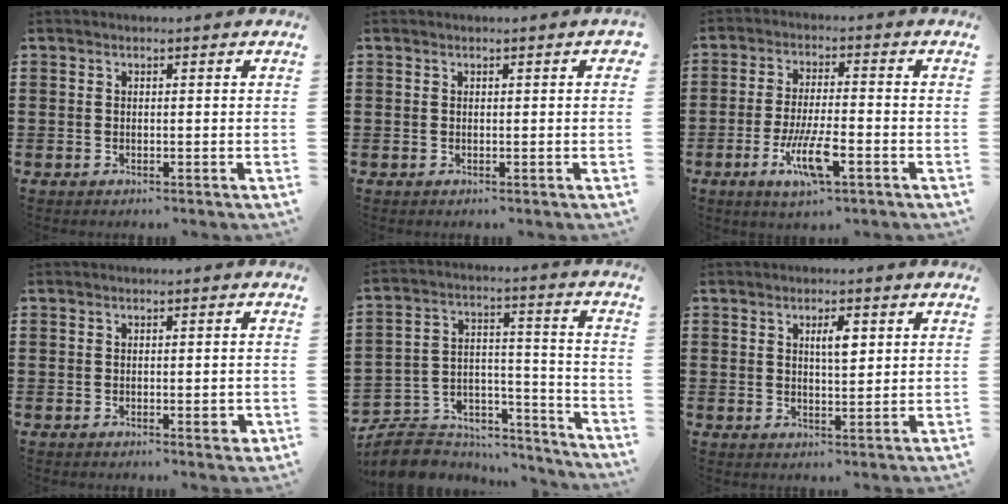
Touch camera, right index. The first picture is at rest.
{"total": 0.0}
{"total": 7.9, "force": [-3.4, 1.9, 6.8], "torque": [-0.142, -0.013, -0.063]}
{"total": 1.9, "force": [-0.5, 0.5, 1.7], "torque": [-0.028, -0.002, -0.007]}
{"total": 7.2, "force": [-6.3, 3.3, 1.3], "torque": [-0.037, 0.008, -0.122]}
{"total": 3.4, "force": [1.2, 1.0, 3.0], "torque": [-0.055, 0.003, 0.016]}